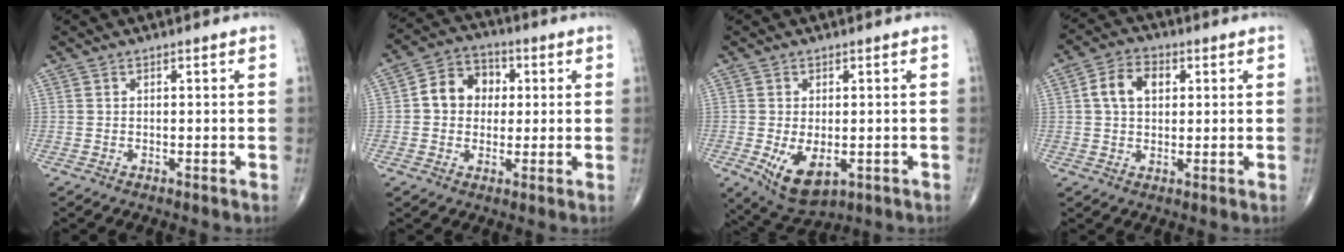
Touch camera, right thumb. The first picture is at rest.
{"total": 8.8, "force": [1.0, 7.3, 4.8], "torque": [-0.046, 0.019, 0.006]}
{"total": 8.1, "force": [-2.0, 4.4, 6.5], "torque": [-0.104, -0.013, -0.019]}
{"total": 7.0, "force": [1.5, 4.9, 4.8], "torque": [-0.073, 0.011, 0.022]}